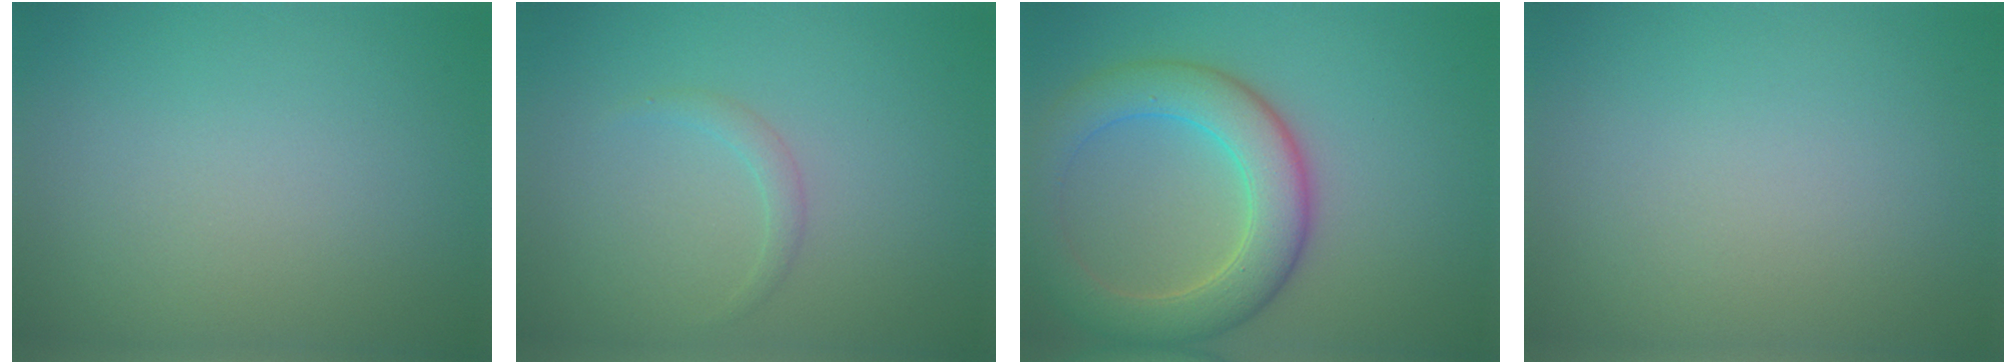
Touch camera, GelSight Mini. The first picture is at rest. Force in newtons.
{"total": 1.1, "press": 1.1, "slide": 0.1}
{"total": 7.0, "press": 6.9, "slide": 0.3}
{"total": 0.0}